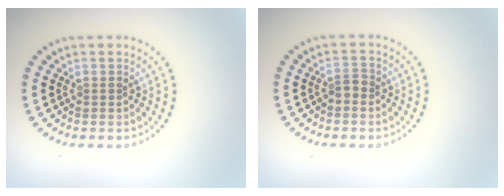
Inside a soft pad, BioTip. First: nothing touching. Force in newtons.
{"total": 1.1, "press": 1.1, "slide": 0.5}